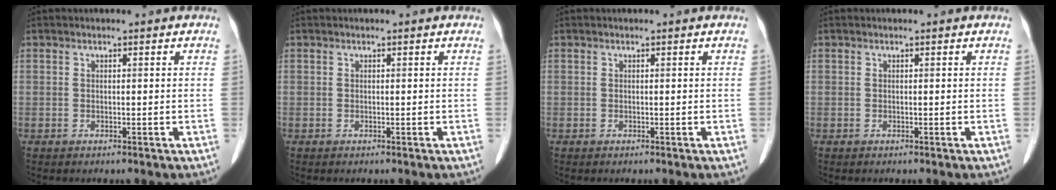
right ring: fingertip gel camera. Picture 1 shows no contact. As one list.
[{"total": 0.0}, {"total": 0.0}, {"total": 0.0}]